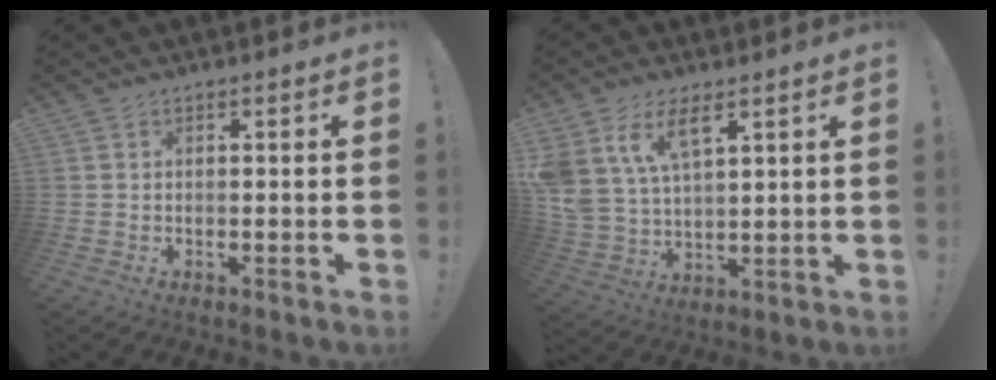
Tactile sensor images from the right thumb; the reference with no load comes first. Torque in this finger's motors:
{"motor_torque": [2.02, 2.40, 1.60, 0.77, 0.13]}